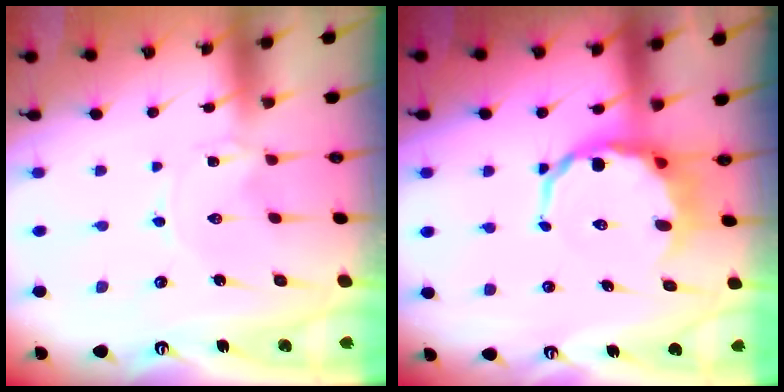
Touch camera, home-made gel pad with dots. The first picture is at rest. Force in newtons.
{"total": 9.9, "press": 9.6, "slide": 2.6}